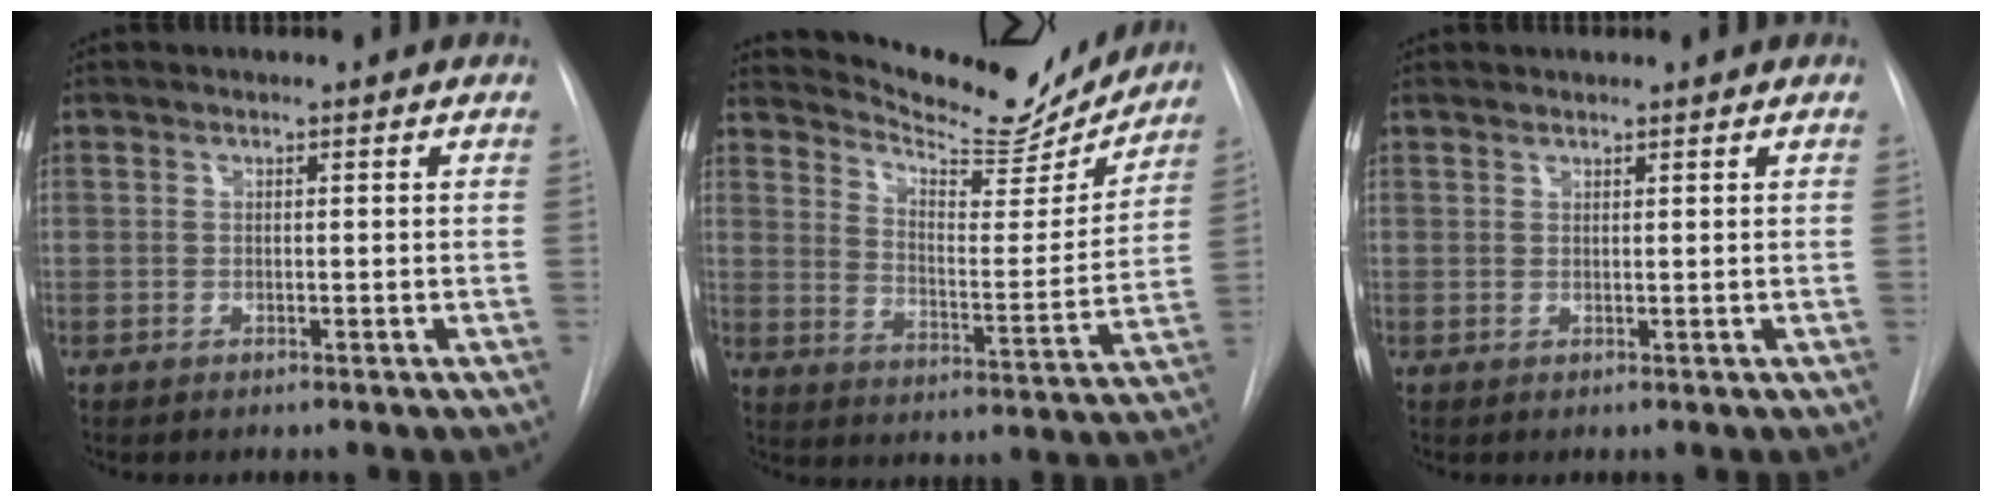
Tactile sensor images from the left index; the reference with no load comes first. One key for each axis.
{"total": 16.3, "fx": 15.6, "fy": 2.6, "fz": 3.7, "tx": -0.058, "ty": -0.041, "tz": 0.219}
{"total": 0.8, "fx": 0.8, "fy": 0.0, "fz": 0.0, "tx": -0.005, "ty": 0.004, "tz": 0.018}